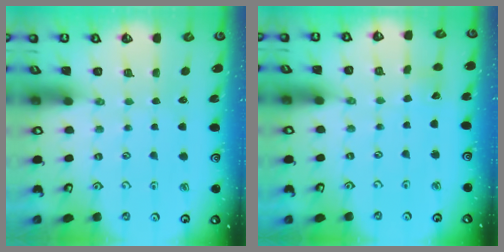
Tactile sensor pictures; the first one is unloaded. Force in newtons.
{"total": 4.3, "press": 4.2, "slide": 0.3}